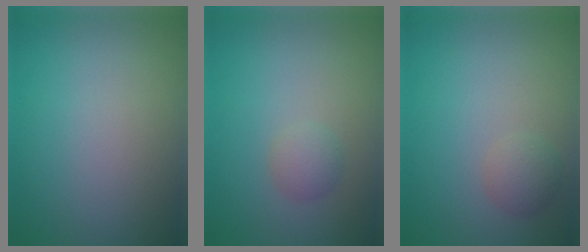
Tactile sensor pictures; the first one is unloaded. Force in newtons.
{"total": 1.4, "press": 1.4, "slide": 0.0}
{"total": 1.6, "press": 1.6, "slide": 0.1}